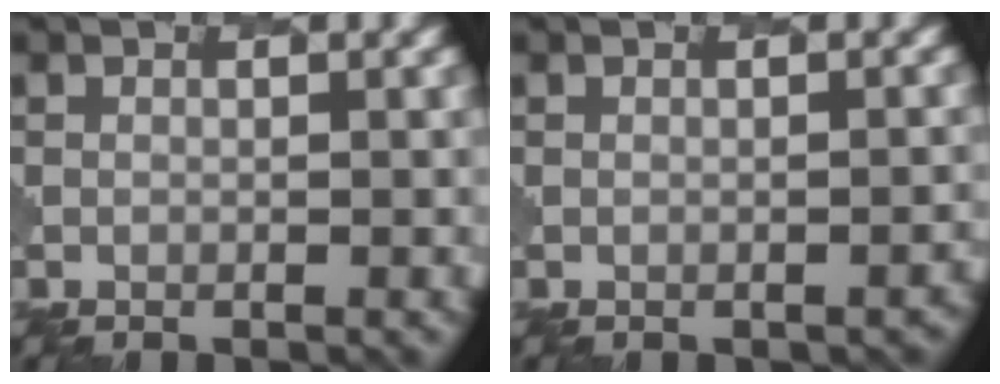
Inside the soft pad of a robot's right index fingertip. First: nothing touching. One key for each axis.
{"total": 1.2, "fx": -1.0, "fy": 0.5, "fz": 0.5, "tx": 0.003, "ty": 0.006, "tz": -0.008}